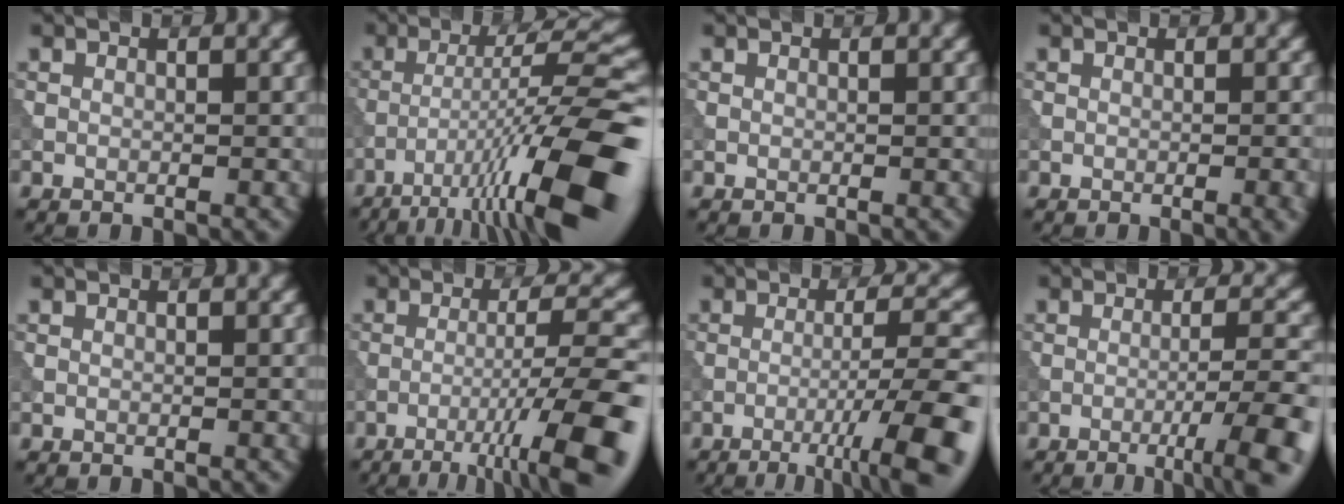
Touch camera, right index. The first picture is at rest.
{"total": 13.6, "force": [-7.0, 2.1, 11.5], "torque": [-0.183, 0.009, -0.110]}
{"total": 0.0}
{"total": 1.6, "force": [-0.4, 0.4, 1.5], "torque": [-0.014, 0.002, -0.005]}
{"total": 0.0}
{"total": 10.8, "force": [-5.8, 1.5, 9.0], "torque": [-0.129, 0.012, -0.090]}
{"total": 9.2, "force": [-4.4, 1.3, 7.9], "torque": [-0.111, 0.010, -0.068]}
{"total": 6.9, "force": [-3.1, 1.2, 6.1], "torque": [-0.086, 0.006, -0.046]}